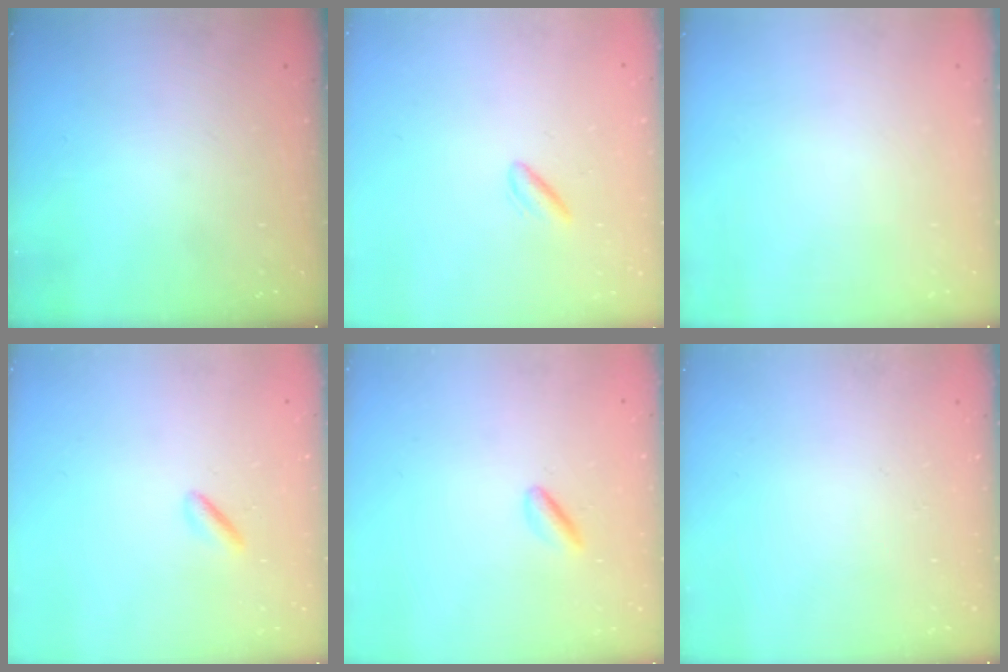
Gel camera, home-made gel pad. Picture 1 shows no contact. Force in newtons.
{"total": 2.3, "press": 2.0, "slide": 1.3}
{"total": 0.0}
{"total": 1.6, "press": 1.5, "slide": 0.6}
{"total": 2.5, "press": 2.4, "slide": 0.8}
{"total": 0.0}